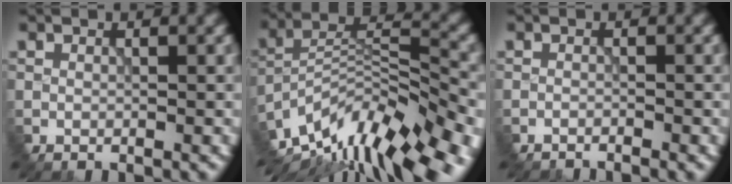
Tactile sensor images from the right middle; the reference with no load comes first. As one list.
[{"total": 13.7, "force": [-10.6, 4.0, 7.8], "torque": [-0.154, 0.016, -0.166]}, {"total": 2.1, "force": [-2.0, 0.0, 0.4], "torque": [-0.013, 0.006, -0.036]}]